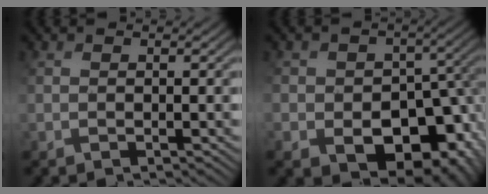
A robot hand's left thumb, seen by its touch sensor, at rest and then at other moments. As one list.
[{"total": 14.4, "force": [-5.1, 10.7, 8.3], "torque": [-0.118, -0.043, -0.074]}]